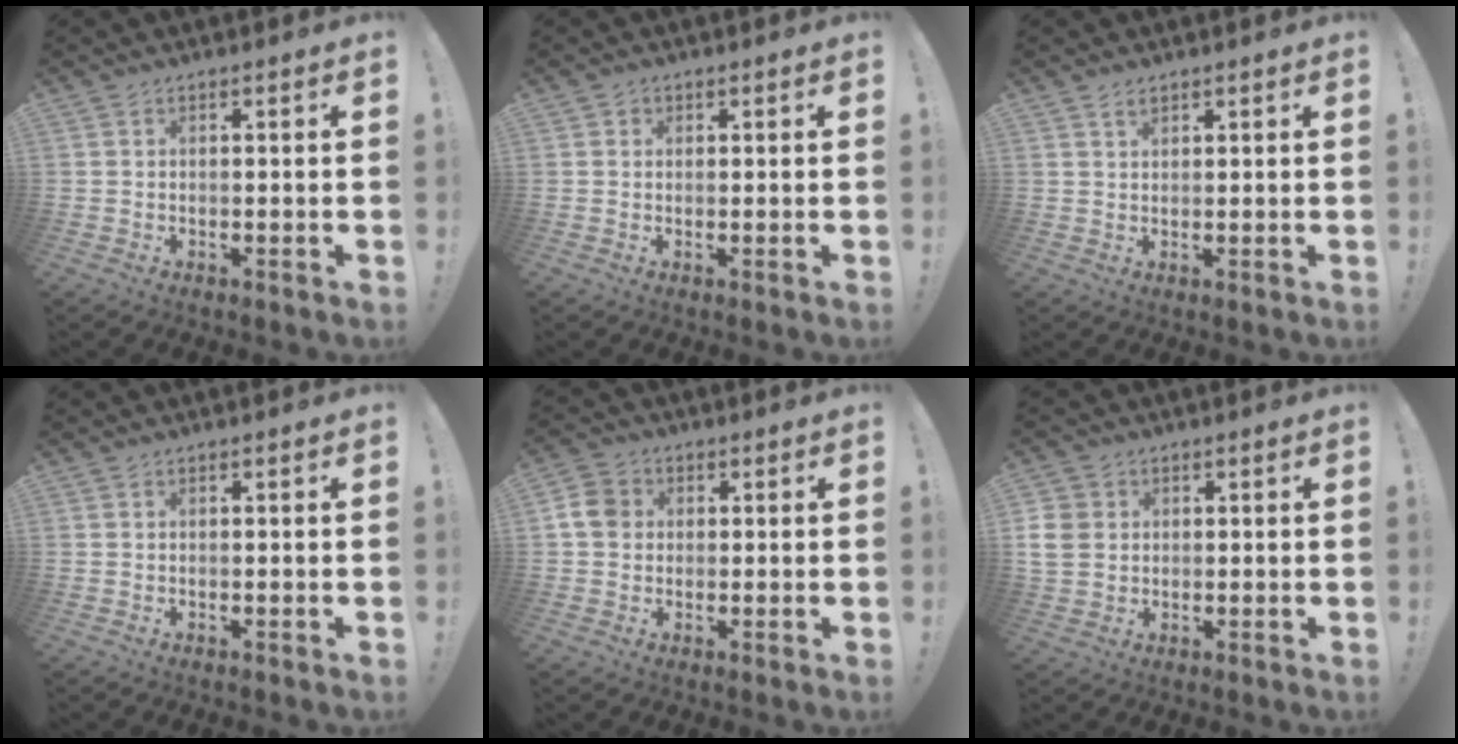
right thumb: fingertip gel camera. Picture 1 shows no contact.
{"total": 1.1, "force": [0.5, 1.0, 0.1], "torque": [-0.001, 0.000, 0.008]}
{"total": 1.8, "force": [1.3, 0.9, 0.8], "torque": [-0.007, -0.006, 0.022]}
{"total": 0.0}
{"total": 7.3, "force": [0.9, 6.3, 3.5], "torque": [-0.067, 0.012, 0.018]}
{"total": 6.1, "force": [1.1, 5.4, 2.5], "torque": [-0.055, 0.003, 0.024]}